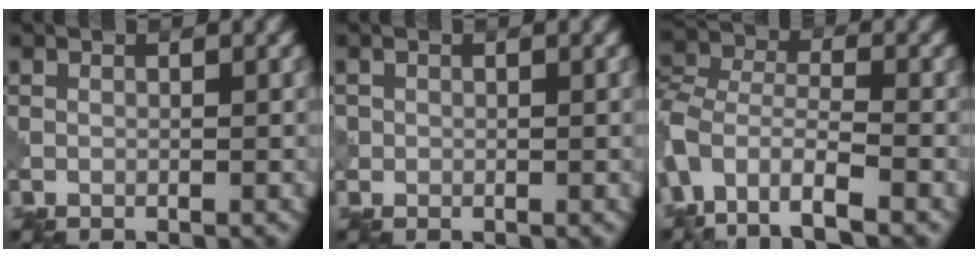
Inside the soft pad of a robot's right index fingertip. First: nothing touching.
{"total": 0.8, "force": [0.0, 0.8, 0.0], "torque": [0.006, -0.002, -0.002]}
{"total": 7.2, "force": [-3.9, 3.5, 4.9], "torque": [-0.099, -0.003, -0.085]}